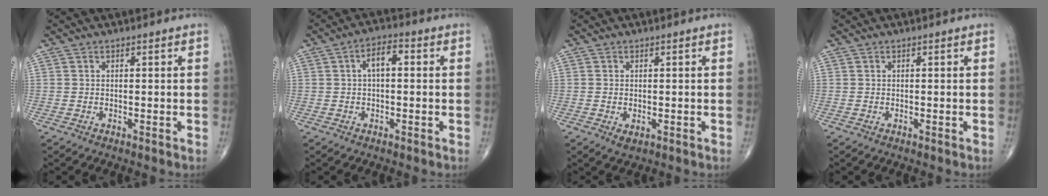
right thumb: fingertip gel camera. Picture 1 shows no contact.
{"total": 4.6, "force": [0.5, 2.2, 4.0], "torque": [-0.060, 0.017, 0.002]}
{"total": 1.7, "force": [-0.3, 1.0, 1.3], "torque": [-0.019, -0.003, -0.002]}
{"total": 0.0}